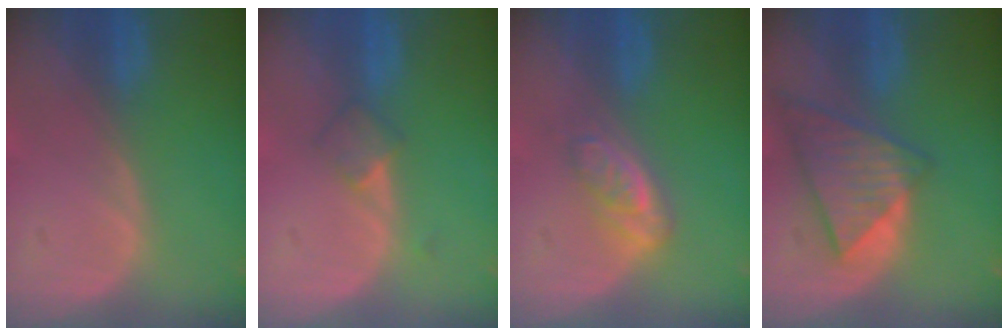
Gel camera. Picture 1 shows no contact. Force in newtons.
{"total": 2.7, "press": 2.4, "slide": 1.1}
{"total": 4.9, "press": 4.2, "slide": 2.4}
{"total": 9.0, "press": 7.8, "slide": 4.4}